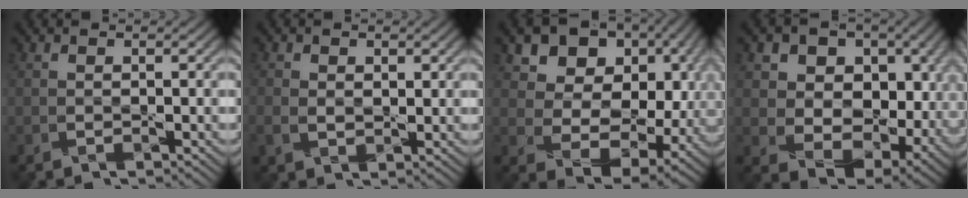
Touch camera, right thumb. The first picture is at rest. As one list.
[{"total": 3.0, "force": [0.5, 2.1, 2.0], "torque": [-0.050, -0.005, 0.012]}, {"total": 13.6, "force": [4.9, 9.6, 8.4], "torque": [-0.154, 0.003, 0.095]}, {"total": 14.6, "force": [2.6, 10.7, 9.7], "torque": [-0.171, -0.016, 0.061]}]